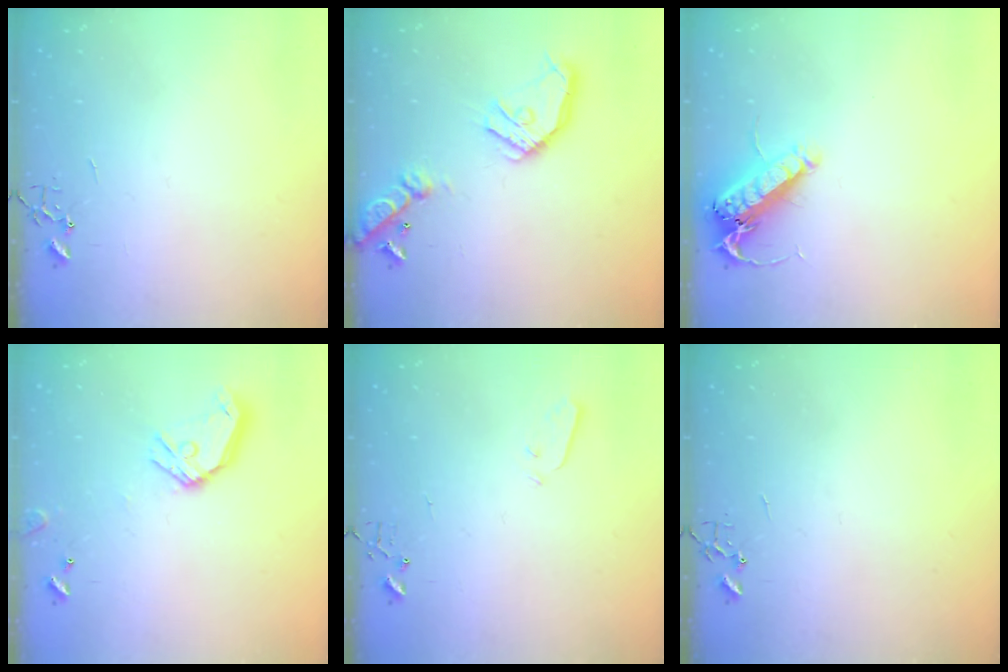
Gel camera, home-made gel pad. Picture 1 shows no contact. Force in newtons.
{"total": 17.3, "press": 17.0, "slide": 2.8}
{"total": 14.4, "press": 14.2, "slide": 2.0}
{"total": 13.0, "press": 12.9, "slide": 1.9}
{"total": 3.0, "press": 2.9, "slide": 0.3}
{"total": 0.0}